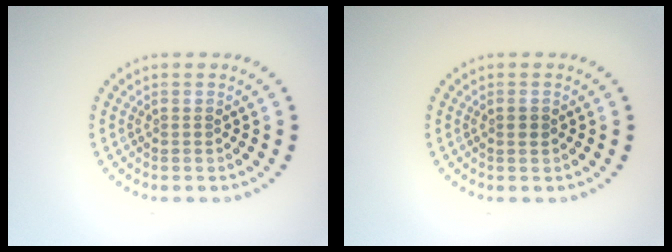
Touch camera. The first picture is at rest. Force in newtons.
{"total": 0.9, "press": 0.8, "slide": 0.3}